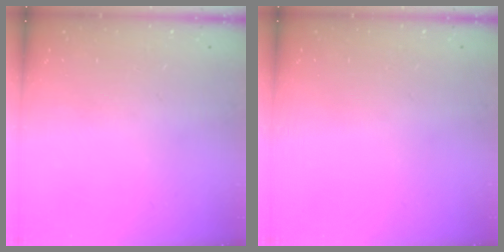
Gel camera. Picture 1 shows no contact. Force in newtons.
{"total": 0.0}